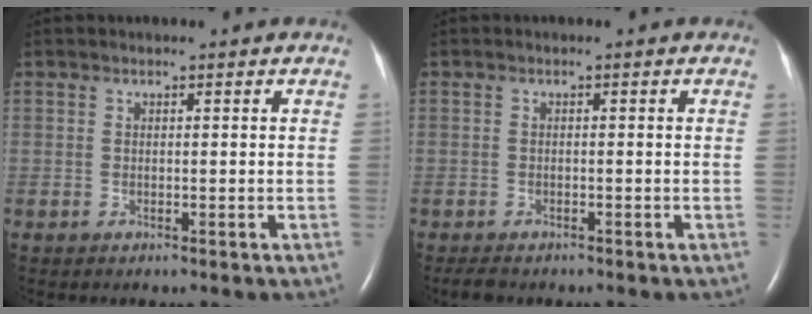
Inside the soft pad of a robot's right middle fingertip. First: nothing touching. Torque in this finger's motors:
{"motor_torque": [0.04, -0.04, -0.02, 0.00]}